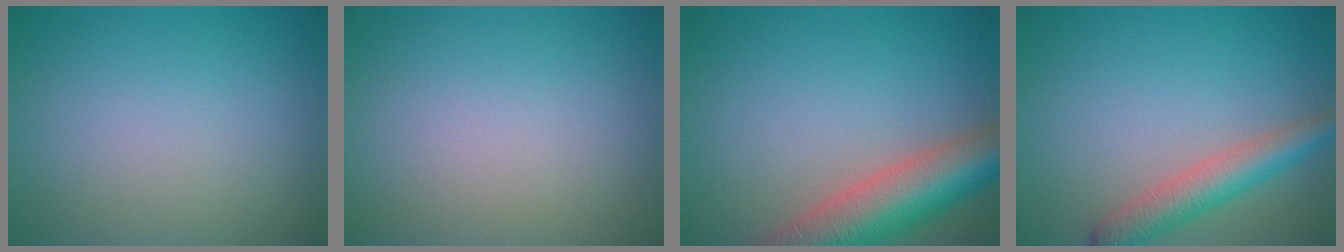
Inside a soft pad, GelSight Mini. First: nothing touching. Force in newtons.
{"total": 0.0}
{"total": 8.9, "press": 8.8, "slide": 0.7}
{"total": 3.9, "press": 3.9, "slide": 0.2}